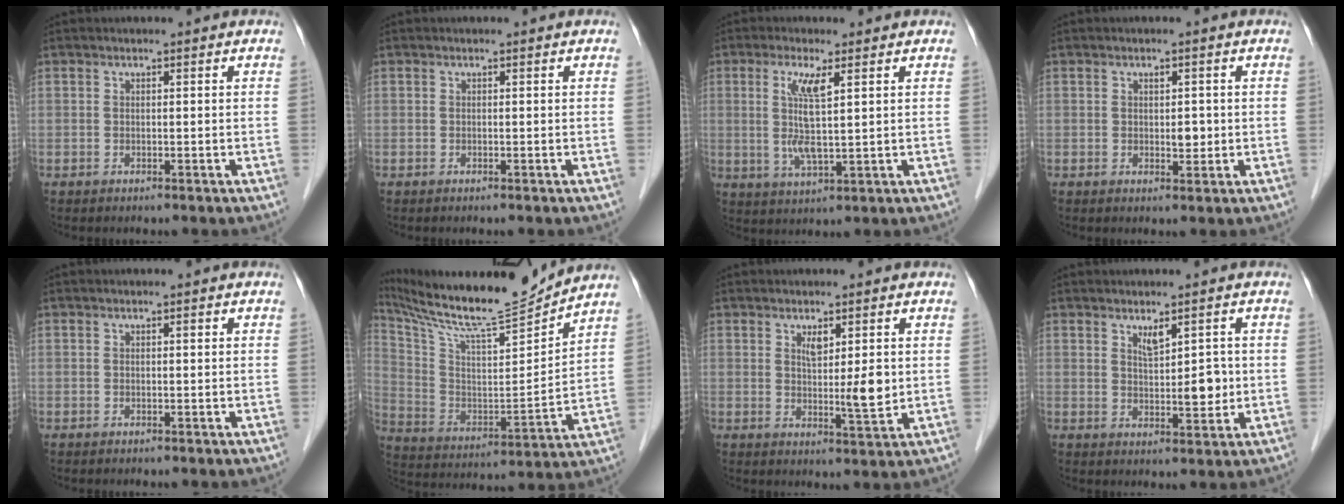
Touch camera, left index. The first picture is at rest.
{"total": 0.0}
{"total": 6.4, "force": [1.6, 0.4, 6.1], "torque": [-0.129, -0.007, 0.035]}
{"total": 2.1, "force": [0.1, 1.2, 1.8], "torque": [-0.026, -0.001, 0.003]}
{"total": 0.0}
{"total": 18.3, "force": [17.2, 0.0, 6.4], "torque": [-0.134, -0.035, 0.295]}
{"total": 5.3, "force": [1.0, 1.0, 5.1], "torque": [-0.077, -0.009, 0.016]}
{"total": 4.8, "force": [0.9, 1.8, 4.3], "torque": [-0.066, -0.004, 0.021]}